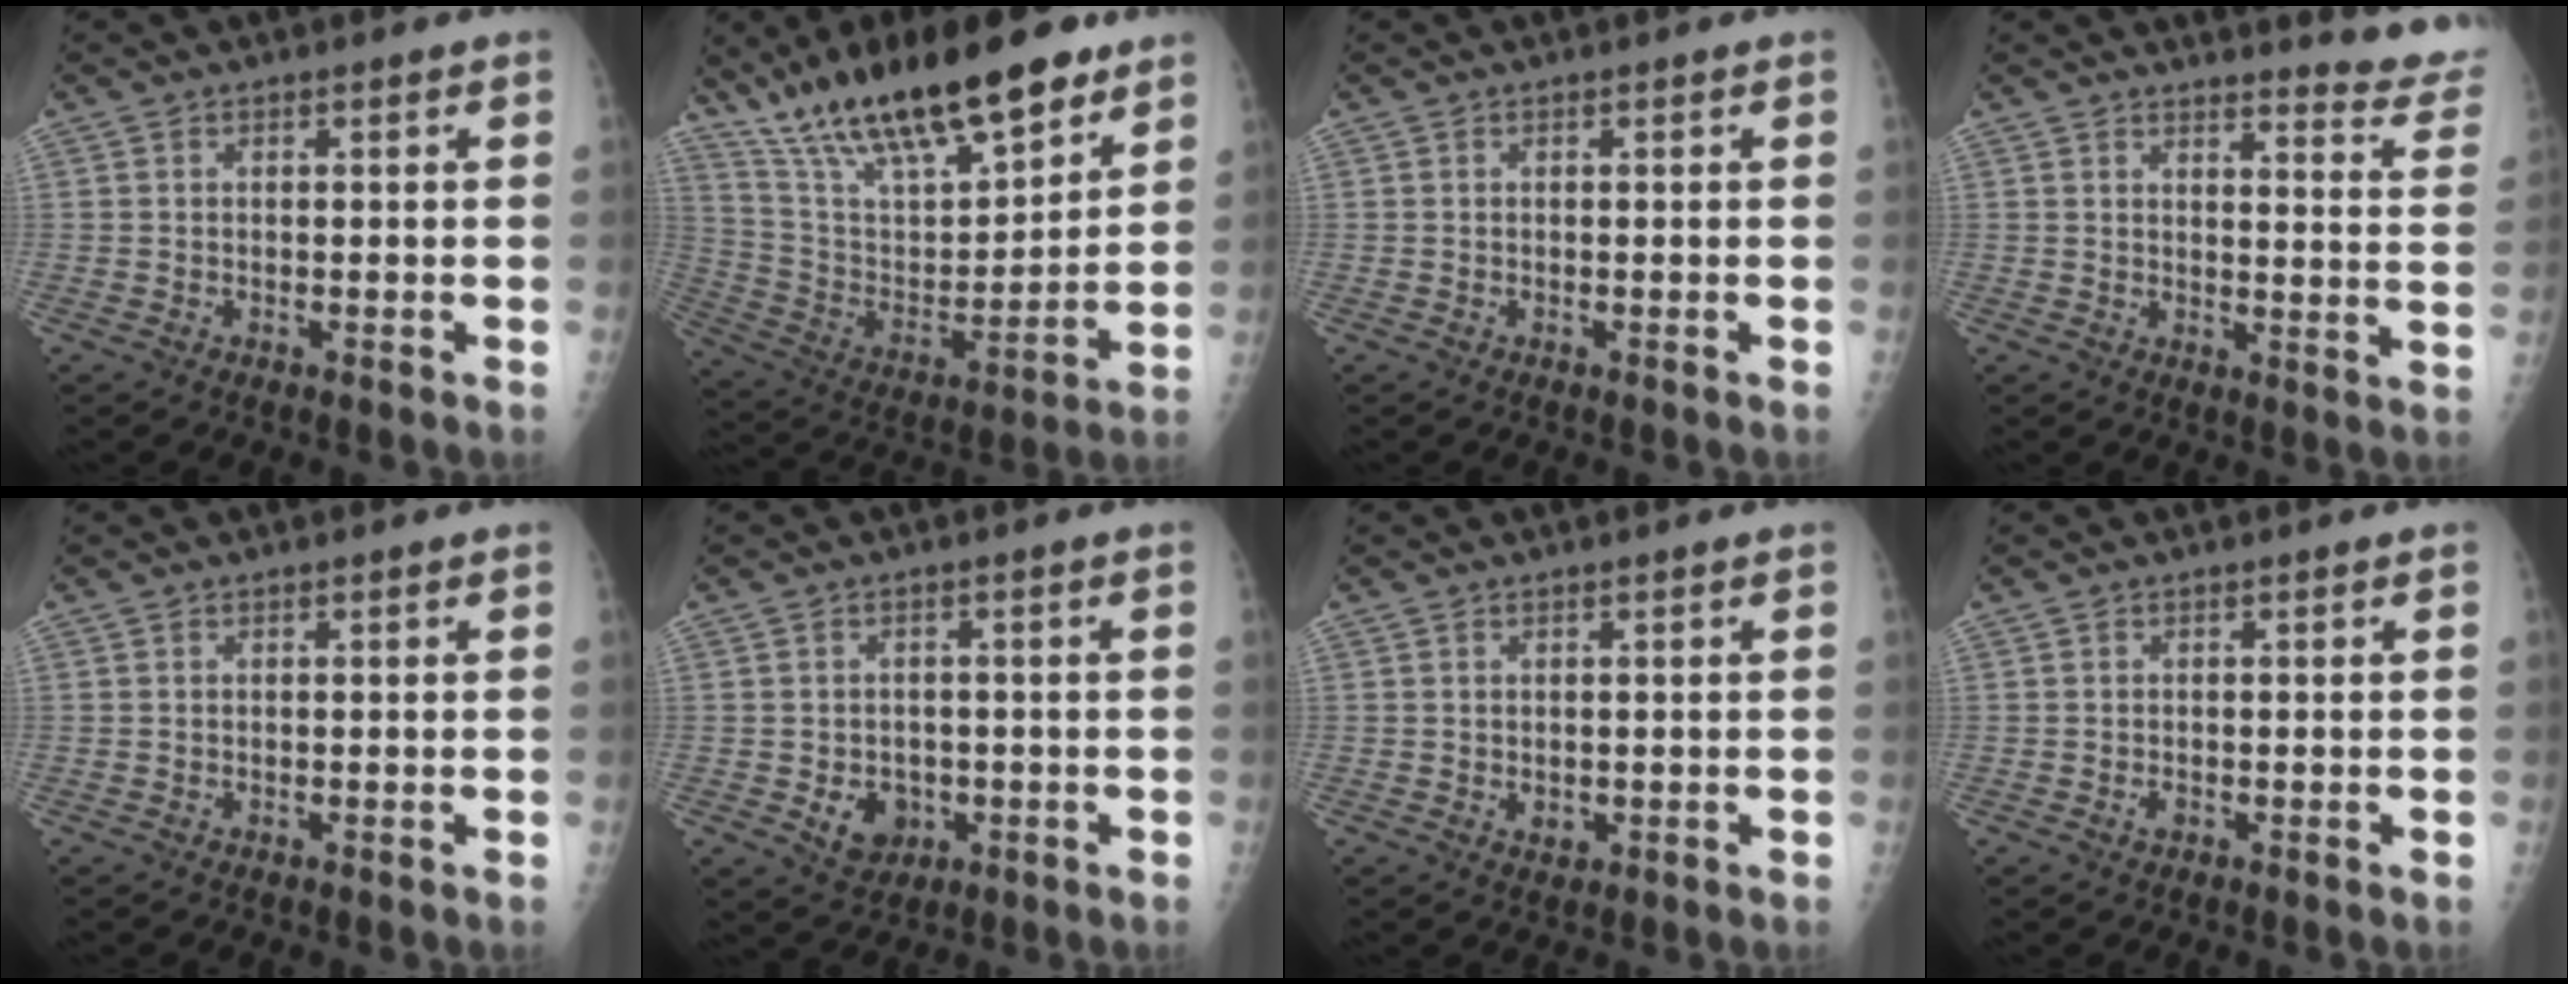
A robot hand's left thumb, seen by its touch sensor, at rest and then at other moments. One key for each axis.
{"total": 25.9, "fx": 18.0, "fy": 8.3, "fz": 16.7, "tx": -0.251, "ty": -0.050, "tz": 0.315}
{"total": 0.0}
{"total": 12.8, "fx": 12.5, "fy": 0.6, "fz": 3.1, "tx": -0.015, "ty": -0.142, "tz": 0.122}
{"total": 0.0}
{"total": 4.9, "fx": -1.1, "fy": 4.0, "fz": 2.5, "tx": -0.019, "ty": 0.003, "tz": -0.003}
{"total": 1.6, "fx": 0.3, "fy": 1.0, "fz": 1.2, "tx": -0.015, "ty": -0.005, "tz": 0.010}
{"total": 0.9, "fx": 0.0, "fy": 0.4, "fz": 0.8, "tx": -0.013, "ty": 0.006, "tz": 0.003}